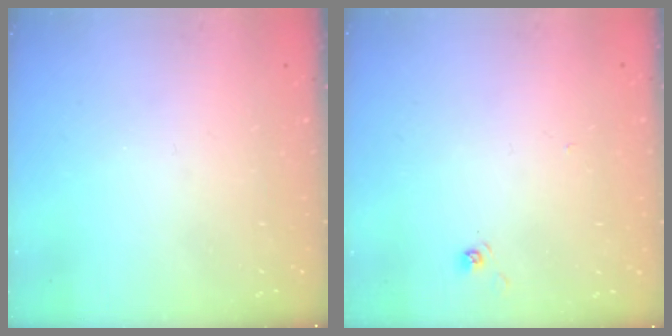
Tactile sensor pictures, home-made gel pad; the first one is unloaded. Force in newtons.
{"total": 2.7, "press": 2.7, "slide": 0.2}